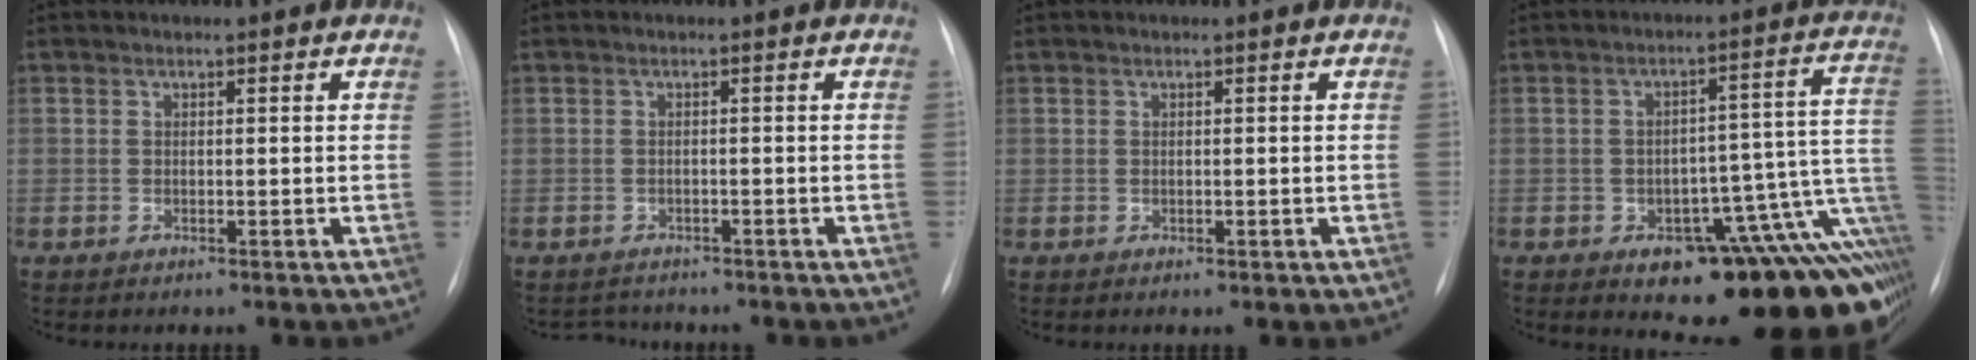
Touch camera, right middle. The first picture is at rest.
{"total": 2.5, "force": [-2.3, 0.9, -0.3], "torque": [0.003, -0.003, -0.034]}
{"total": 0.6, "force": [-0.2, 0.3, 0.5], "torque": [-0.006, -0.001, -0.002]}
{"total": 20.4, "force": [-11.0, 7.4, 15.5], "torque": [-0.077, 0.051, -0.132]}